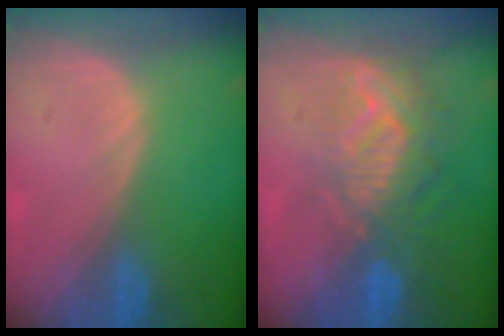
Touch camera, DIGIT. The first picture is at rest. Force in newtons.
{"total": 9.5, "press": 8.4, "slide": 4.4}